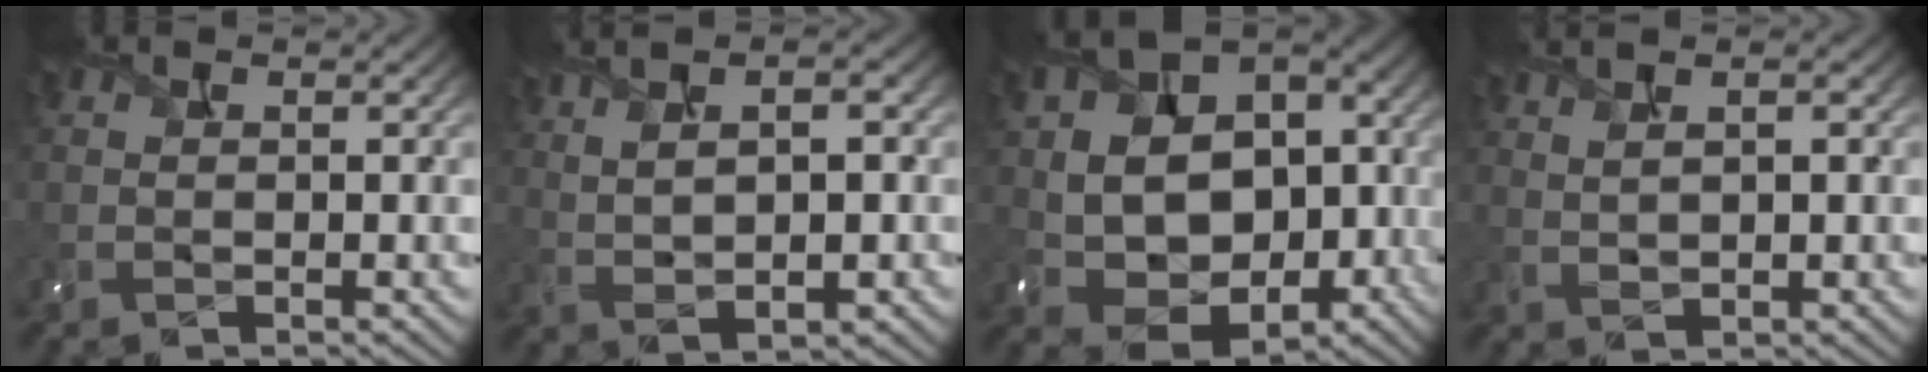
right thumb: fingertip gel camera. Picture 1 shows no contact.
{"total": 8.1, "force": [2.9, 3.4, 6.7], "torque": [-0.104, 0.019, 0.048]}
{"total": 14.2, "force": [-0.1, 10.1, 10.0], "torque": [-0.189, -0.026, 0.009]}
{"total": 4.0, "force": [2.4, 1.2, 3.0], "torque": [-0.061, 0.014, 0.034]}